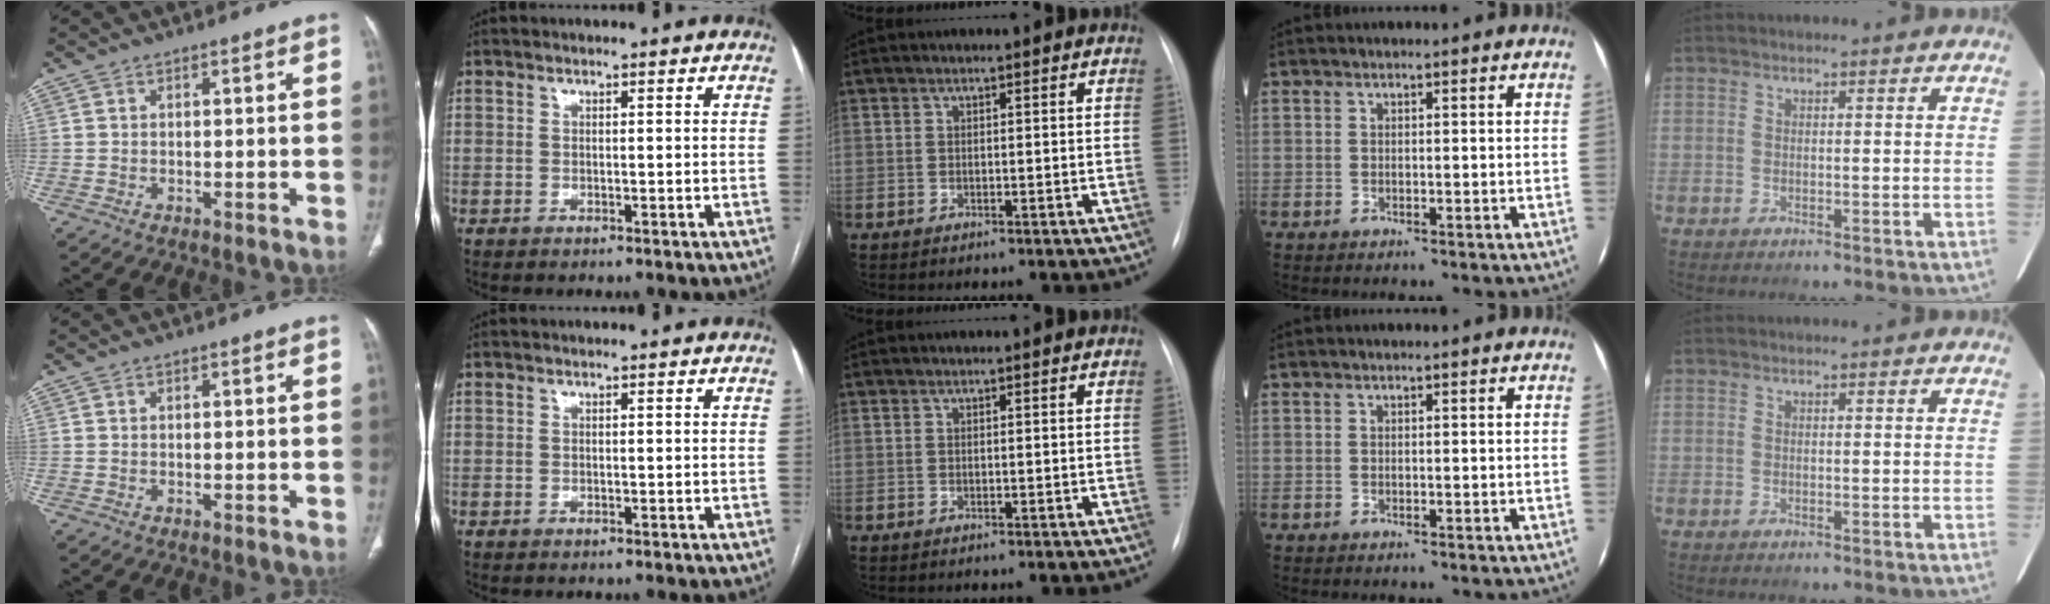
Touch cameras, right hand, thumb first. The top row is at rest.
{}